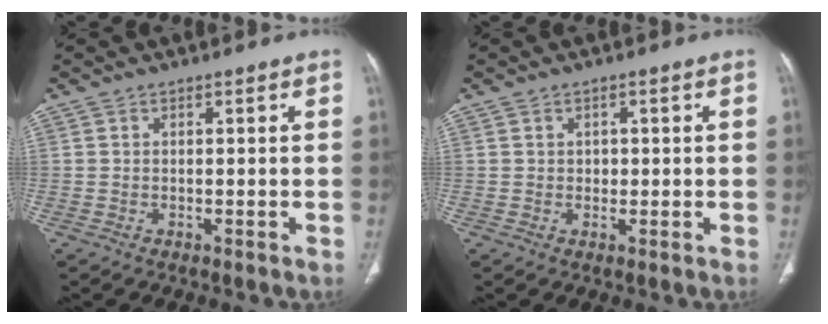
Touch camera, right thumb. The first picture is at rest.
{"total": 1.6, "force": [0.4, 1.3, 0.9], "torque": [-0.004, 0.000, 0.007]}